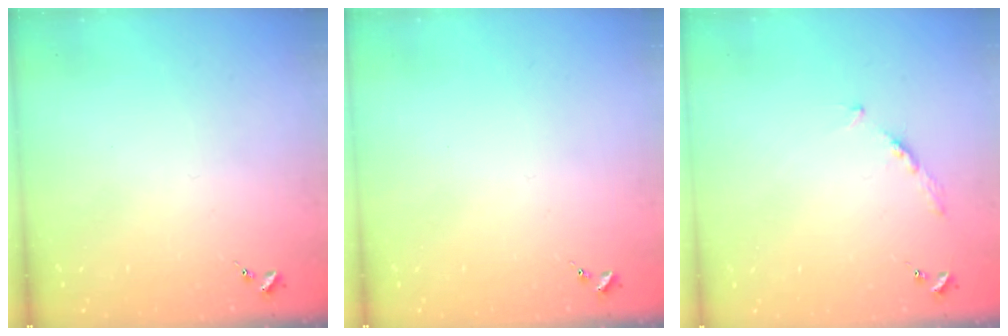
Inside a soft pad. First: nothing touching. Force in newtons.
{"total": 0.0}
{"total": 3.9, "press": 3.9, "slide": 0.5}